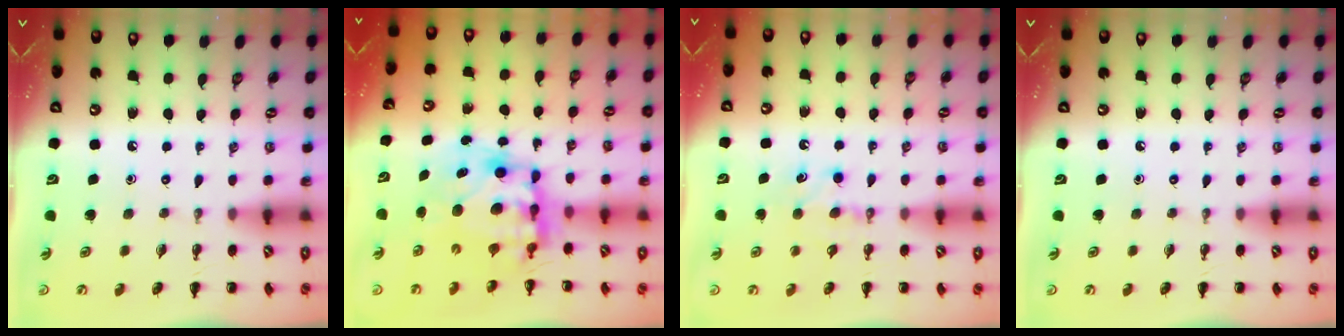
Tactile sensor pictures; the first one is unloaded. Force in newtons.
{"total": 10.3, "press": 10.0, "slide": 2.3}
{"total": 5.5, "press": 5.3, "slide": 1.6}
{"total": 0.0}